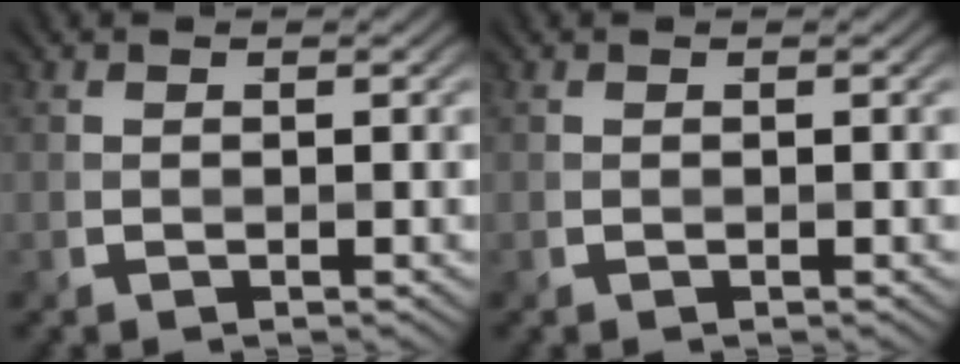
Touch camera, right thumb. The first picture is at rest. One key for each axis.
{"total": 0.0}